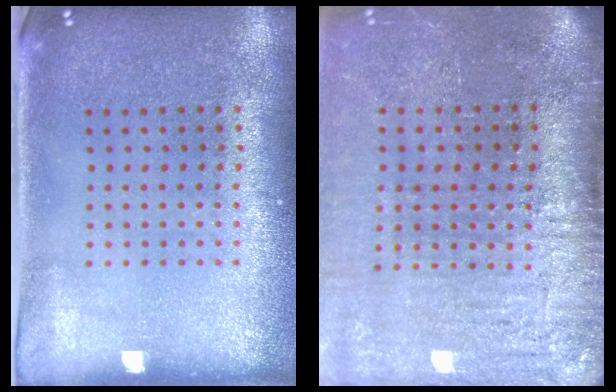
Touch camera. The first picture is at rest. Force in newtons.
{"total": 4.3, "press": 3.6, "slide": 2.4}